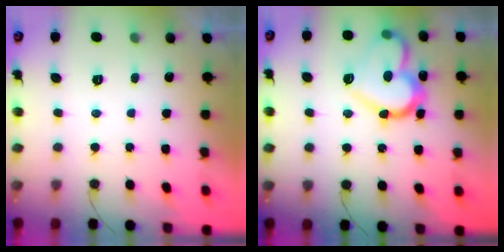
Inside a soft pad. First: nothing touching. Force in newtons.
{"total": 18.6, "press": 18.6, "slide": 1.5}